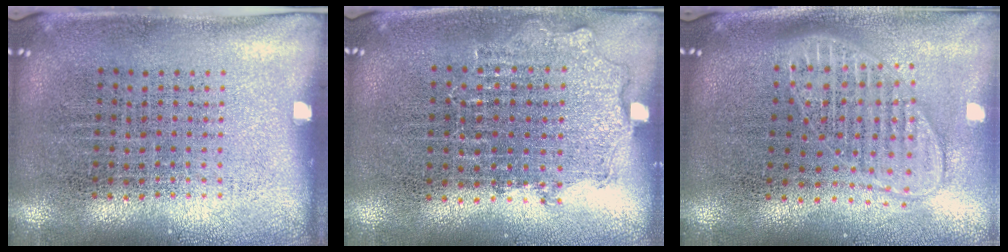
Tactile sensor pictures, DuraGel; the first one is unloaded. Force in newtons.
{"total": 0.8, "press": 0.8, "slide": 0.3}
{"total": 1.9, "press": 1.6, "slide": 1.1}